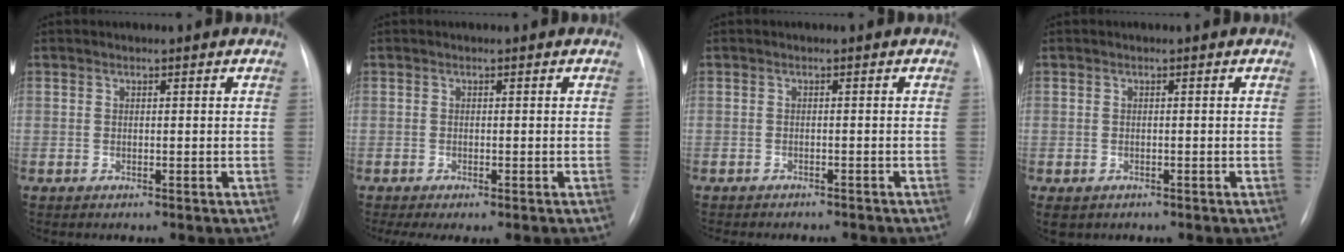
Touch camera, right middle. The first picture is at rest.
{"total": 4.2, "force": [-3.1, 1.0, 2.8], "torque": [-0.041, -0.013, -0.043]}
{"total": 6.8, "force": [-6.1, 2.0, 2.4], "torque": [-0.029, 0.000, -0.069]}
{"total": 3.1, "force": [-1.8, 2.2, 1.1], "torque": [-0.015, -0.002, -0.024]}